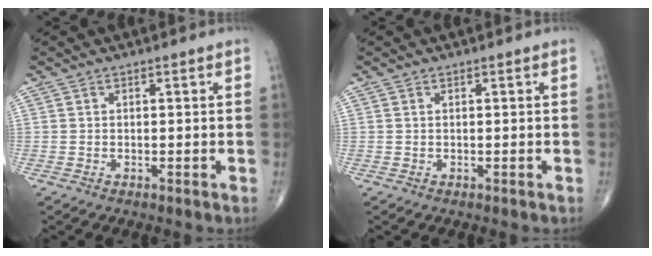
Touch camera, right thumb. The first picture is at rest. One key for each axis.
{"total": 0.0}